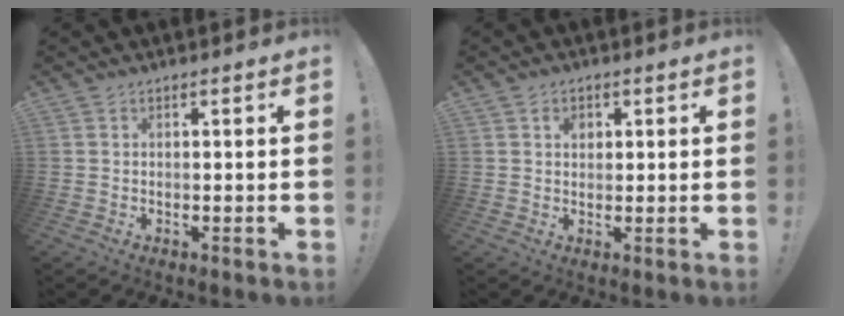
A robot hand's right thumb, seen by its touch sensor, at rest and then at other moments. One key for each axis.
{"total": 2.3, "fx": 0.8, "fy": 1.9, "fz": 1.1, "tx": -0.010, "ty": 0.000, "tz": 0.010}